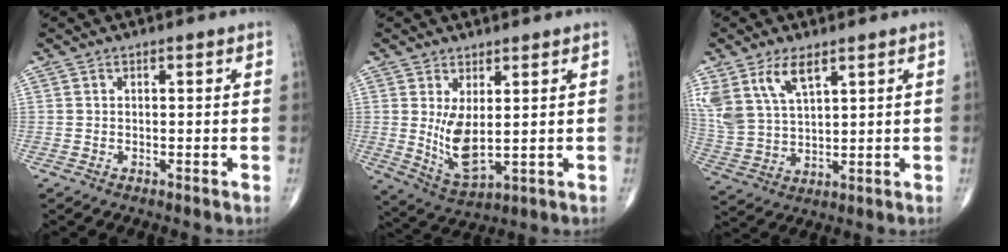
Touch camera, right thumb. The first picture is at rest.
{"total": 7.8, "force": [1.1, 3.2, 7.1], "torque": [-0.131, -0.027, 0.037]}
{"total": 11.3, "force": [6.4, 5.4, 7.6], "torque": [-0.154, -0.017, 0.139]}